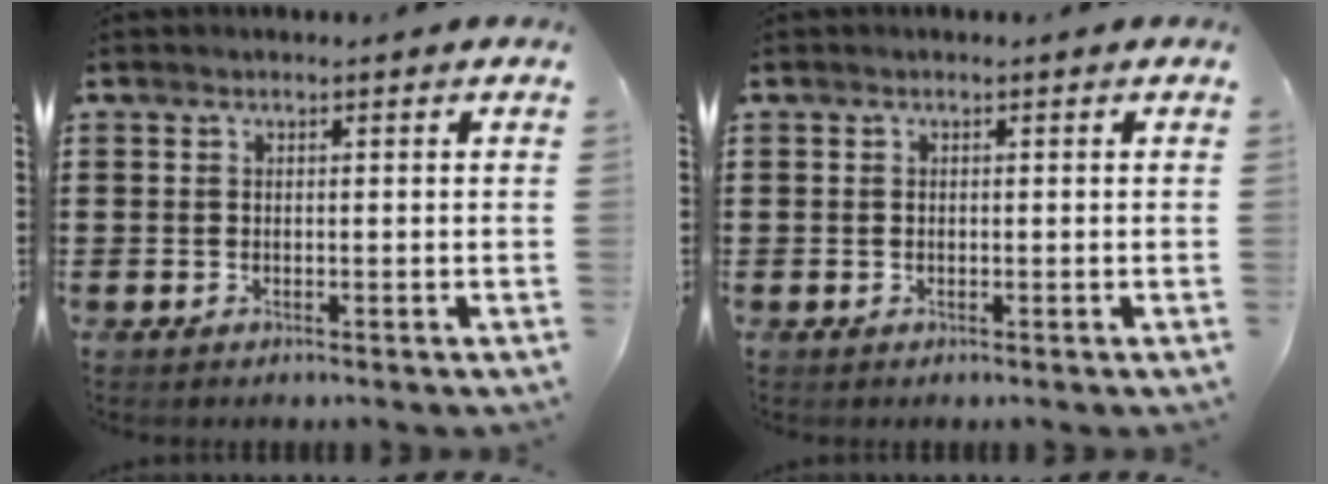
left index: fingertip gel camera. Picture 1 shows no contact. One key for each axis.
{"total": 0.0}